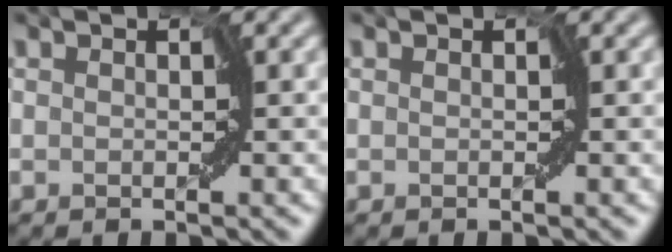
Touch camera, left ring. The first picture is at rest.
{"total": 0.0}